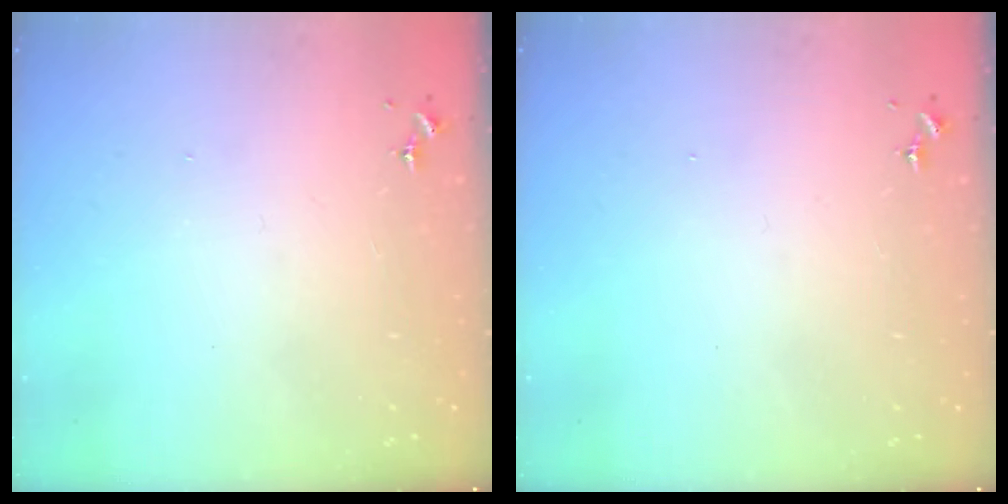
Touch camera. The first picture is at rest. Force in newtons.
{"total": 0.0}